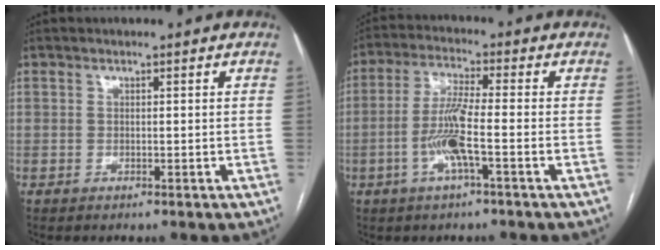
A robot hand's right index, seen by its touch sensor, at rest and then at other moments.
{"total": 7.5, "force": [-2.2, 0.1, 7.2], "torque": [-0.148, 0.002, -0.047]}